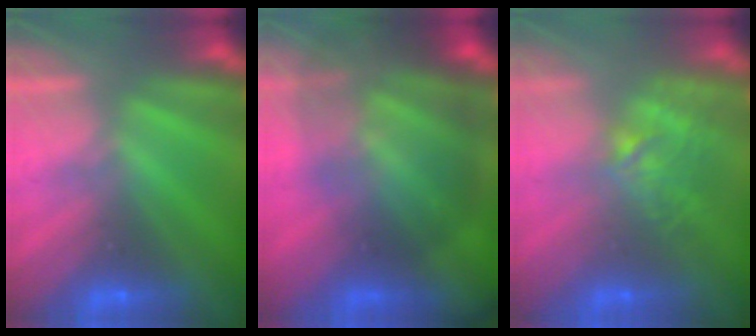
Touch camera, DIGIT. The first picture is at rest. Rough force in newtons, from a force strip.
{"total": 8.8}
{"total": 2.7}